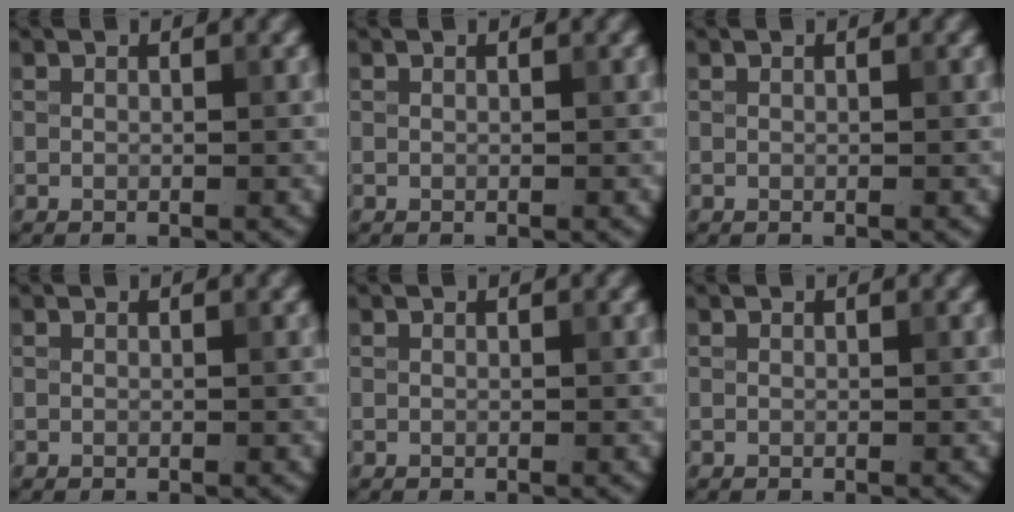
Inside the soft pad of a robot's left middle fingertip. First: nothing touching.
{"total": 0.0}
{"total": 0.0}
{"total": 0.0}
{"total": 0.0}
{"total": 0.0}